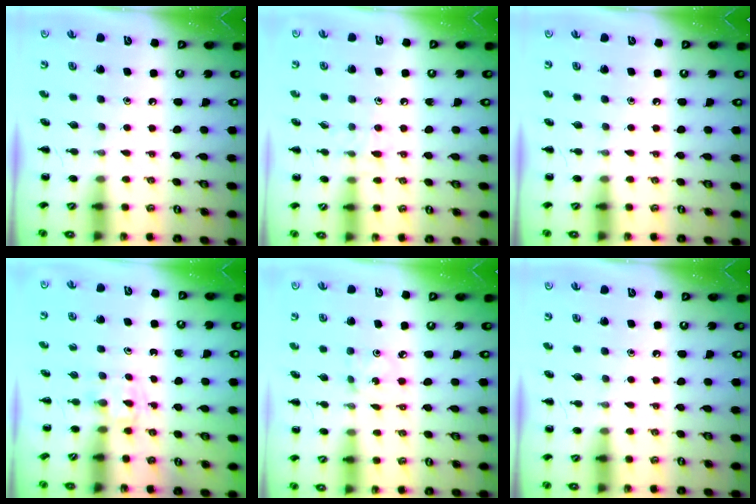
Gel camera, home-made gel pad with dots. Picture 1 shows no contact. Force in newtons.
{"total": 6.5, "press": 6.3, "slide": 1.9}
{"total": 0.0}
{"total": 2.2, "press": 1.9, "slide": 1.1}
{"total": 1.0, "press": 0.9, "slide": 0.3}
{"total": 0.0}